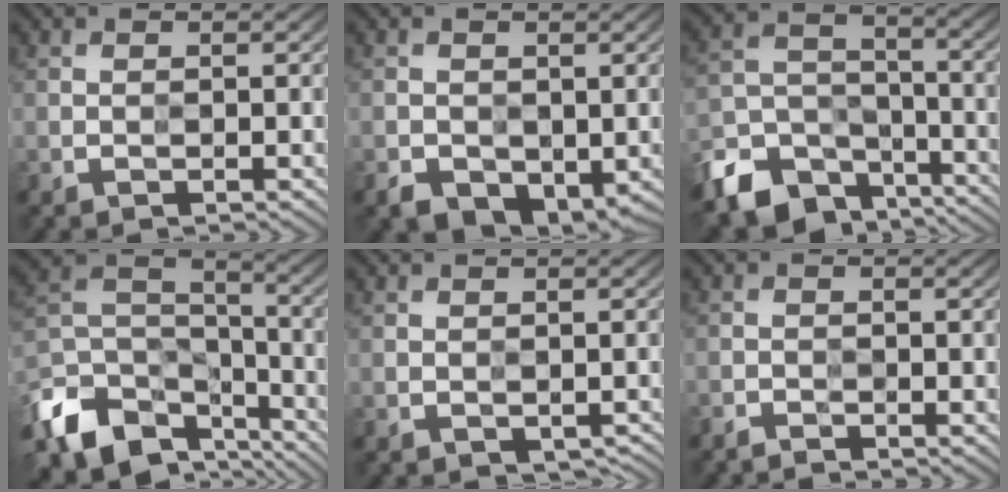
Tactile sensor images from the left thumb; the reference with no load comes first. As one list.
[{"total": 4.1, "force": [-1.6, 2.9, 2.4], "torque": [-0.041, -0.016, -0.026]}, {"total": 12.1, "force": [-8.7, 6.8, 5.0], "torque": [-0.119, -0.020, -0.158]}, {"total": 14.0, "force": [-8.8, 7.9, 7.6], "torque": [-0.196, -0.026, -0.163]}, {"total": 1.7, "force": [-0.7, 1.0, 1.1], "torque": [-0.016, -0.006, -0.006]}, {"total": 1.4, "force": [-1.4, 0.1, 0.1], "torque": [-0.001, -0.003, -0.029]}]